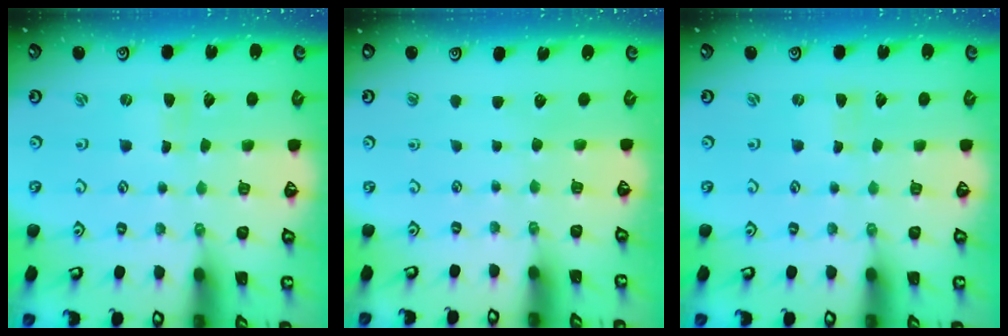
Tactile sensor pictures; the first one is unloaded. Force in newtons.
{"total": 0.0}
{"total": 0.0}